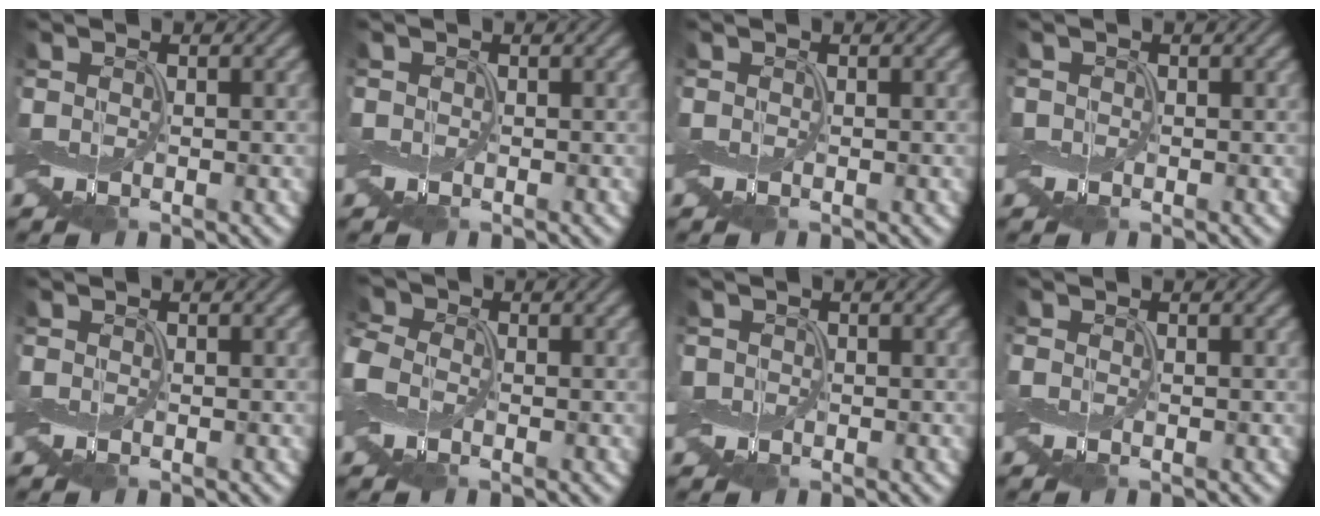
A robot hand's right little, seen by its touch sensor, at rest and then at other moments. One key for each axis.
{"total": 0.8, "fx": 0.0, "fy": 0.8, "fz": -0.2, "tx": -0.005, "ty": 0.005, "tz": 0.001}
{"total": 0.0}
{"total": 0.7, "fx": -0.2, "fy": 0.5, "fz": -0.3, "tx": 0.001, "ty": 0.003, "tz": -0.003}
{"total": 0.0}
{"total": 3.2, "fx": -1.0, "fy": 2.6, "fz": 1.7, "tx": -0.052, "ty": 0.003, "tz": -0.025}
{"total": 0.8, "fx": -0.2, "fy": 0.8, "fz": -0.2, "tx": 0.000, "ty": 0.002, "tz": -0.003}
{"total": 0.0}